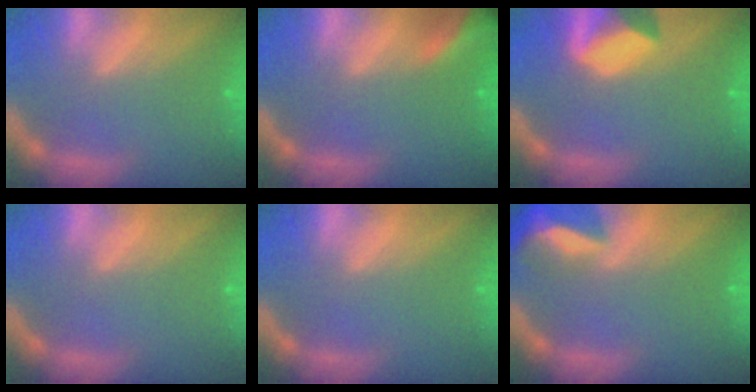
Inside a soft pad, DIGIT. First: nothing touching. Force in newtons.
{"total": 7.4}
{"total": 4.4}
{"total": 0.0}
{"total": 0.0}
{"total": 6.9}